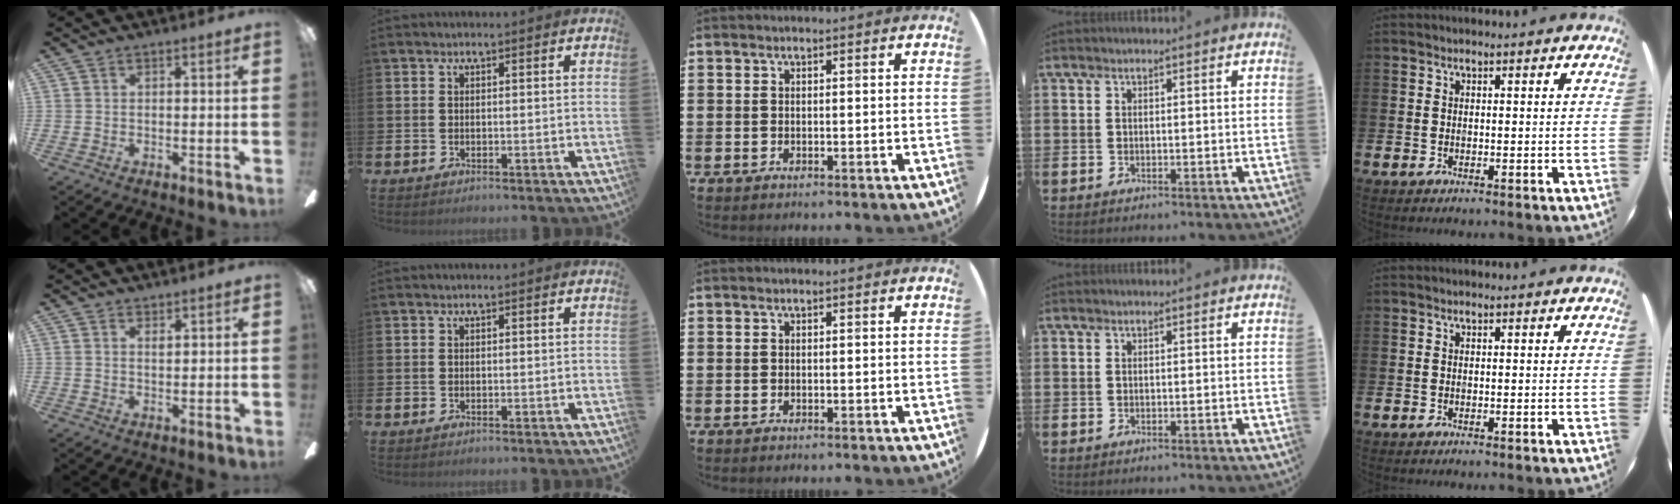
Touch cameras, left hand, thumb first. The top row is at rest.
{"thumb": {"total": 1.2, "force": [1.1, 0.3, 0.4], "torque": [-0.001, -0.004, 0.018]}}